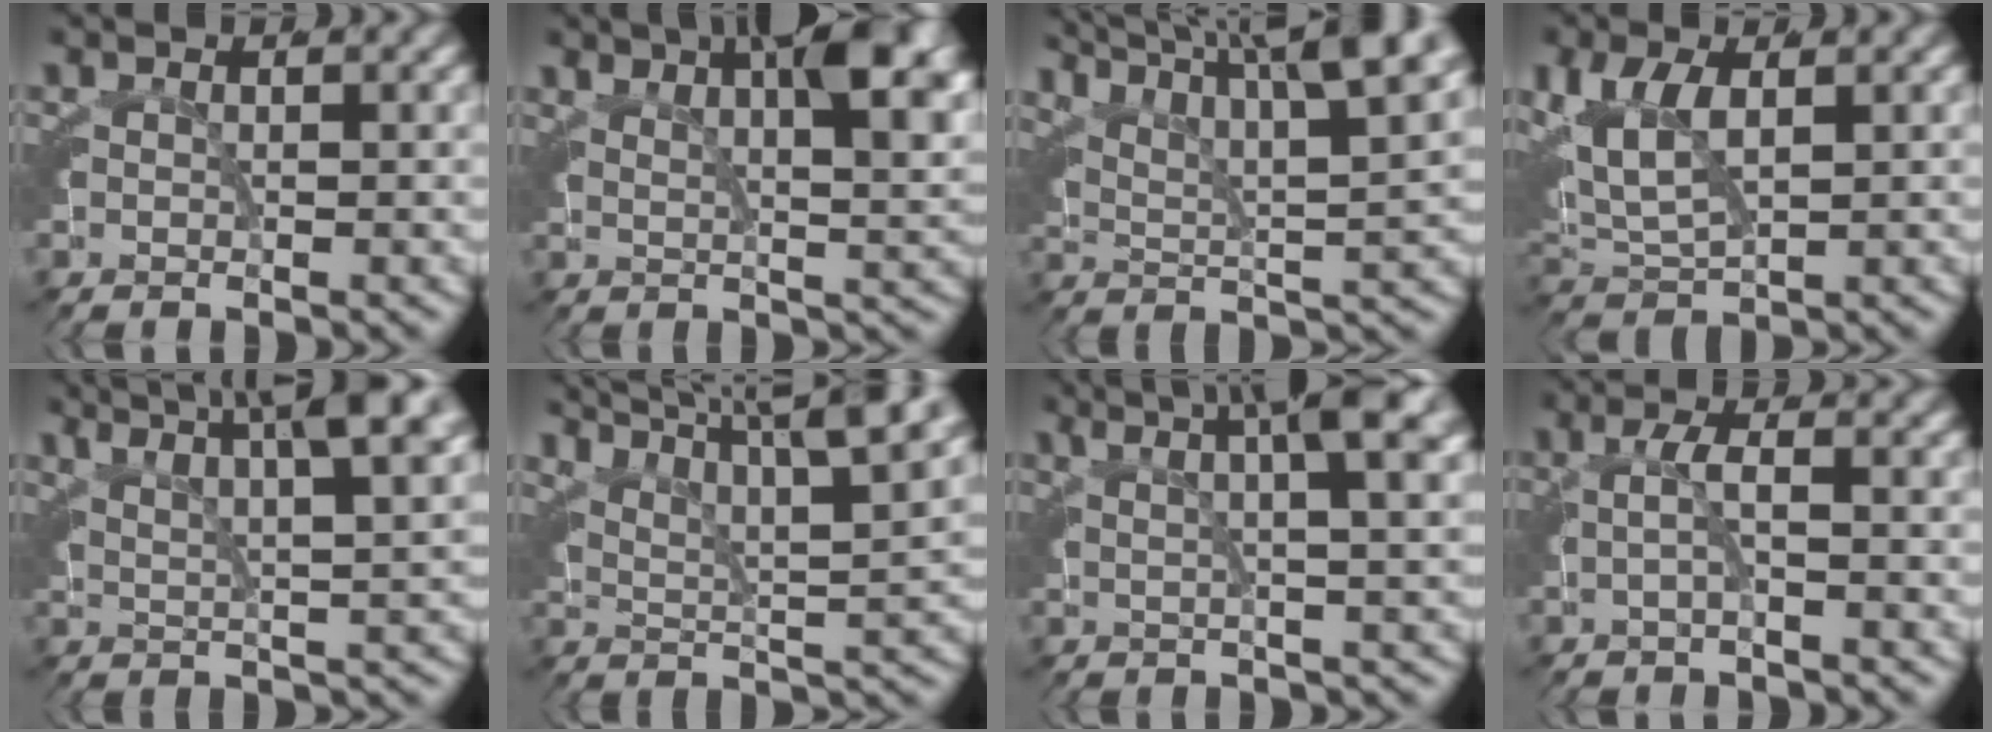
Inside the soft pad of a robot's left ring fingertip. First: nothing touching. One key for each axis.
{"total": 6.7, "fx": 3.4, "fy": 1.1, "fz": 5.7, "tx": -0.065, "ty": 0.002, "tz": 0.056}
{"total": 11.5, "fx": 7.2, "fy": 5.6, "fz": 7.1, "tx": -0.088, "ty": 0.042, "tz": 0.084}
{"total": 5.8, "fx": 0.9, "fy": 3.9, "fz": 4.2, "tx": -0.111, "ty": -0.014, "tz": 0.025}
{"total": 9.0, "fx": 6.1, "fy": 3.4, "fz": 5.8, "tx": -0.065, "ty": 0.036, "tz": 0.075}
{"total": 11.8, "fx": 7.7, "fy": 5.5, "fz": 7.0, "tx": -0.081, "ty": 0.045, "tz": 0.092}
{"total": 8.1, "fx": 4.8, "fy": 2.2, "fz": 6.1, "tx": -0.055, "ty": 0.044, "tz": 0.057}
{"total": 1.8, "fx": -0.4, "fy": -0.3, "fz": 1.8, "tx": -0.025, "ty": 0.012, "tz": -0.014}